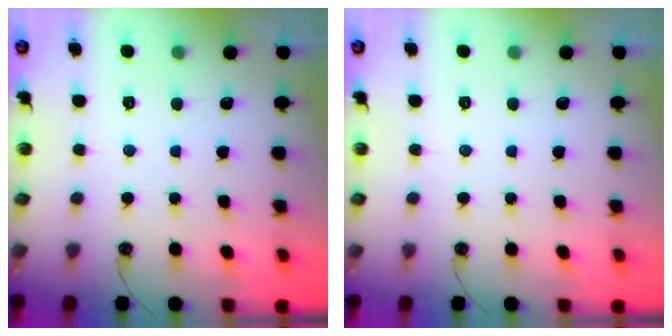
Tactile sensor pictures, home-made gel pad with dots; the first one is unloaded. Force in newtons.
{"total": 0.0}